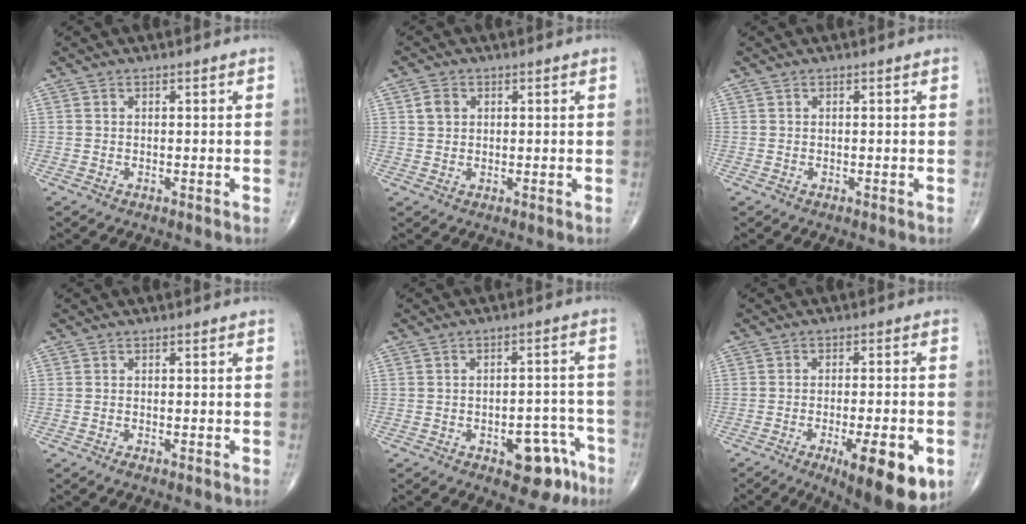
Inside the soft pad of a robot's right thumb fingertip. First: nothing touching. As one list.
[{"total": 2.6, "force": [0.8, 2.1, 1.3], "torque": [-0.018, 0.000, 0.015]}, {"total": 0.0}, {"total": 0.6, "force": [-0.5, 0.1, 0.4], "torque": [-0.012, 0.000, -0.010]}, {"total": 9.6, "force": [-5.1, 4.7, 6.6], "torque": [-0.055, 0.044, -0.059]}, {"total": 14.3, "force": [-6.0, 4.2, 12.3], "torque": [-0.139, 0.002, -0.074]}]